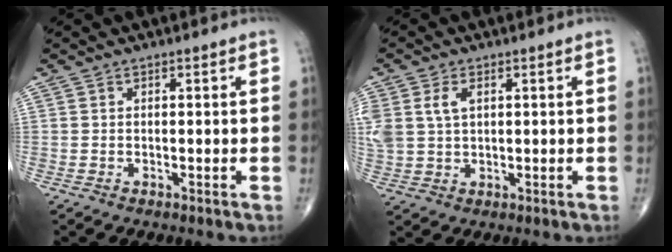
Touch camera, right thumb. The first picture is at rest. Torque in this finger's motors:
{"motor_torque": [0.07, 0.09, 0.68, 0.48, 0.21]}